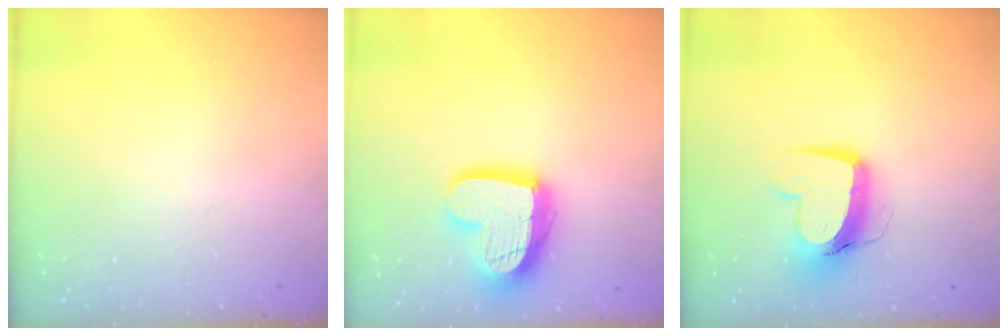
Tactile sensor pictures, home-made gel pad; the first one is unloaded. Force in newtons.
{"total": 17.4, "press": 17.4, "slide": 1.6}
{"total": 11.6, "press": 11.5, "slide": 1.3}